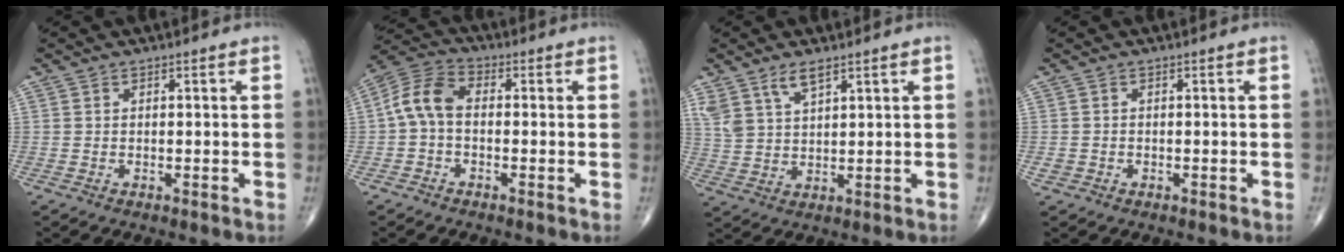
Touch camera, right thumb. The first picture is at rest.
{"total": 7.5, "force": [-0.5, 4.7, 5.8], "torque": [-0.114, 0.025, -0.024]}
{"total": 5.8, "force": [4.0, 2.2, 3.6], "torque": [-0.068, -0.017, 0.084]}
{"total": 1.2, "force": [-0.4, 1.0, 0.4], "torque": [-0.009, 0.004, -0.006]}